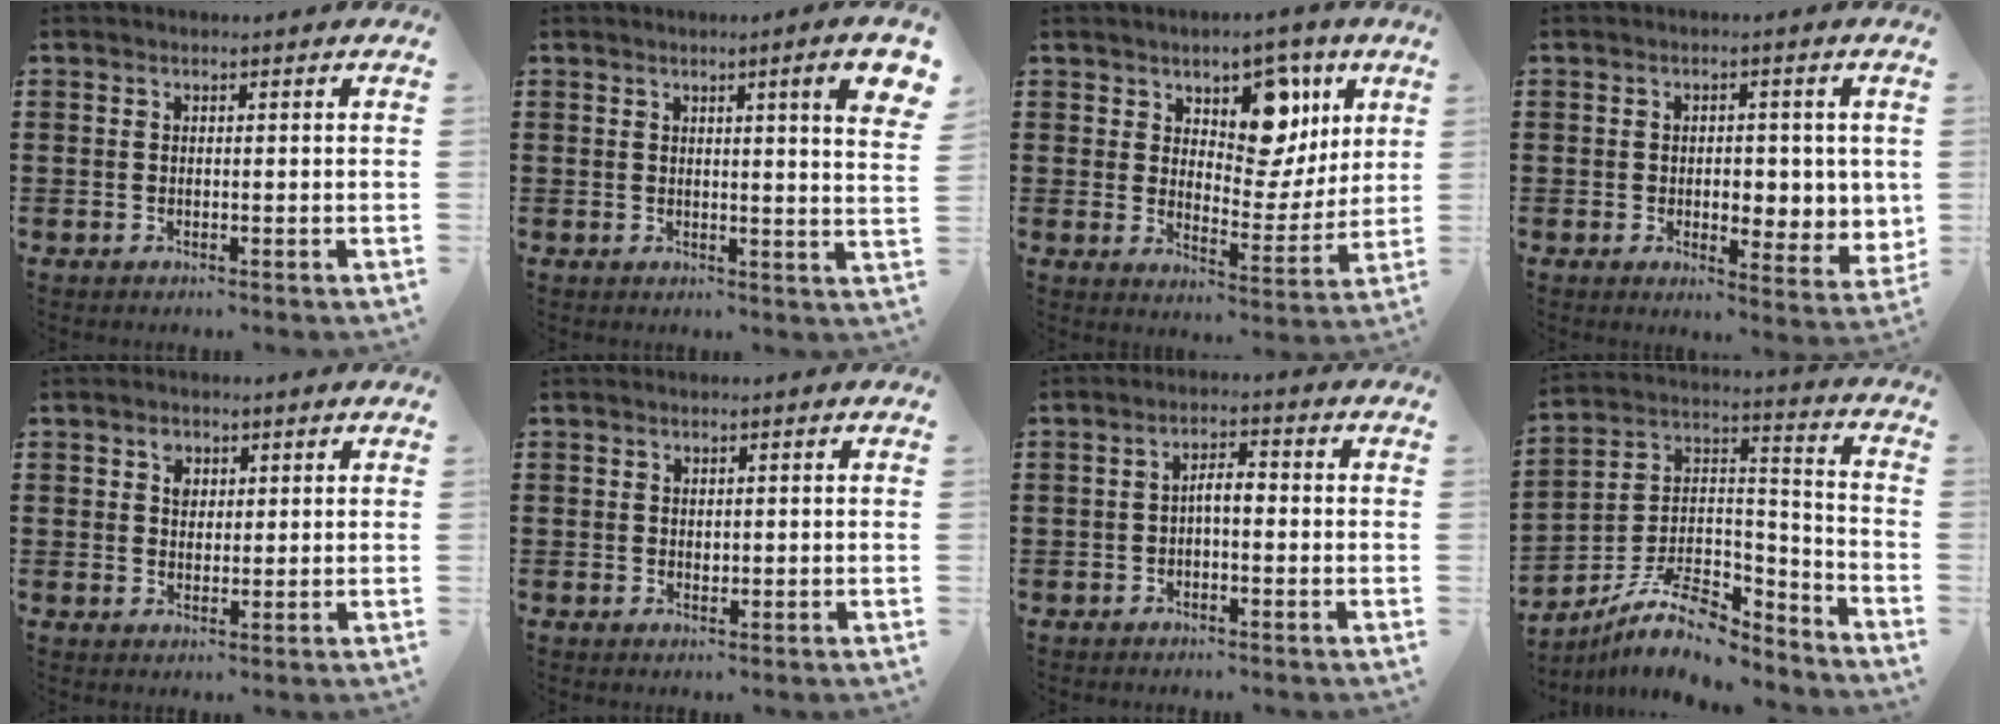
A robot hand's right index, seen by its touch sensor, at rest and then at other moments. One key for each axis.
{"total": 6.0, "fx": 2.6, "fy": 0.1, "fz": 5.5, "tx": -0.083, "ty": -0.007, "tz": 0.036}
{"total": 9.7, "fx": 5.9, "fy": 5.7, "fz": 5.2, "tx": -0.084, "ty": -0.027, "tz": 0.099}
{"total": 4.2, "fx": 0.1, "fy": 2.6, "fz": 3.3, "tx": -0.047, "ty": 0.000, "tz": -0.004}
{"total": 2.3, "fx": 1.1, "fy": 1.8, "fz": 1.0, "tx": -0.026, "ty": 0.008, "tz": 0.020}
{"total": 0.6, "fx": 0.2, "fy": 0.5, "fz": 0.3, "tx": -0.008, "ty": 0.001, "tz": 0.004}
{"total": 2.6, "fx": -0.7, "fy": 0.9, "fz": 2.4, "tx": -0.045, "ty": 0.008, "tz": -0.016}
{"total": 10.8, "fx": -8.1, "fy": 4.3, "fz": 5.7, "tx": -0.113, "ty": 0.023, "tz": -0.154}